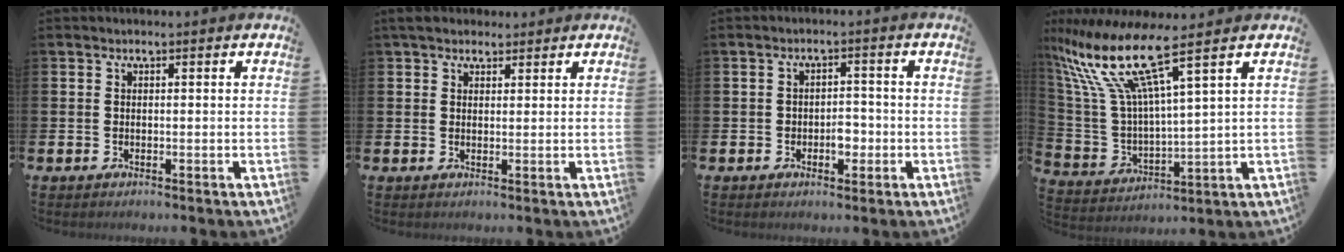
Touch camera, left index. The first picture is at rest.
{"total": 3.2, "force": [2.7, 1.7, 0.7], "torque": [-0.009, -0.004, 0.047]}
{"total": 2.6, "force": [-1.1, 1.6, 1.8], "torque": [-0.020, -0.002, -0.026]}
{"total": 12.0, "force": [8.4, 1.9, 8.3], "torque": [-0.209, -0.056, 0.134]}